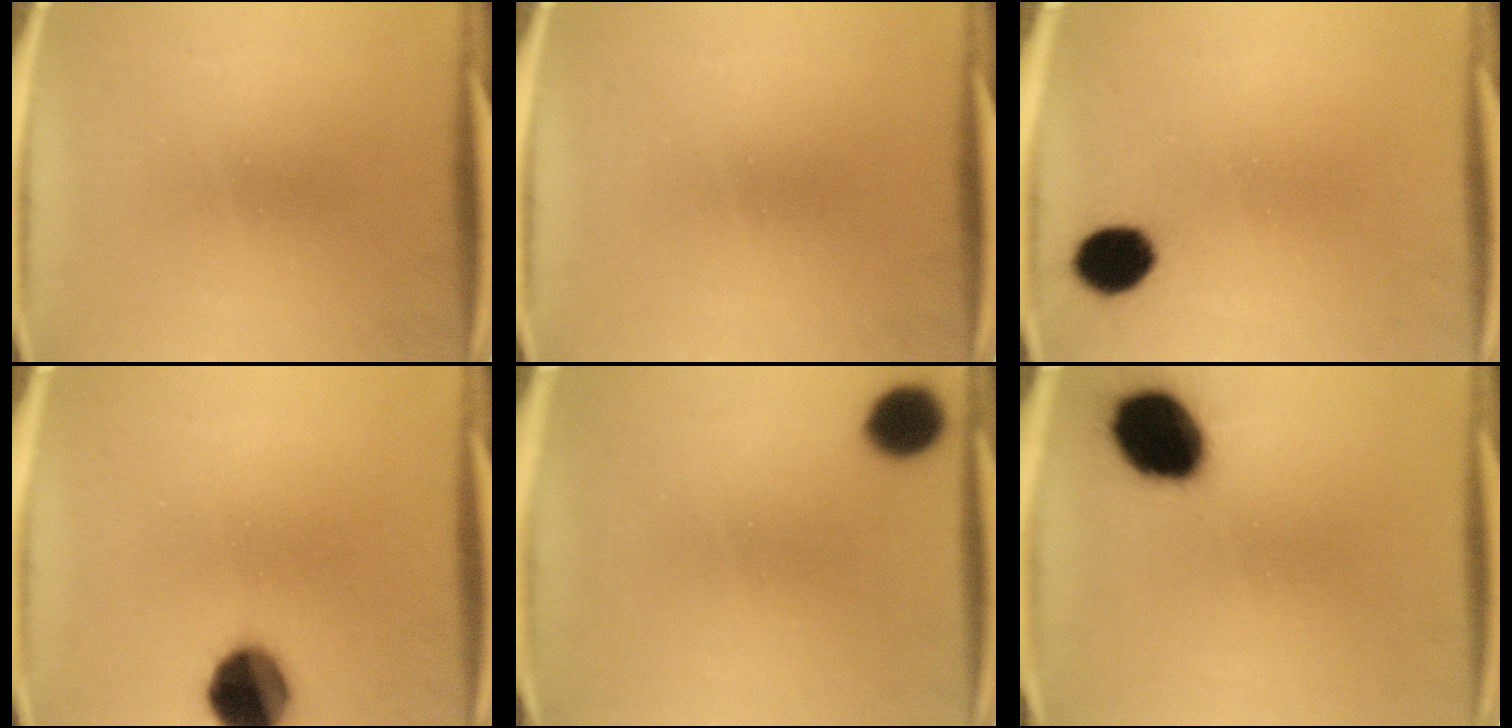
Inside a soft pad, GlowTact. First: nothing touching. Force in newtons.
{"total": 0.0}
{"total": 7.2}
{"total": 12.5}
{"total": 7.3}
{"total": 15.9}